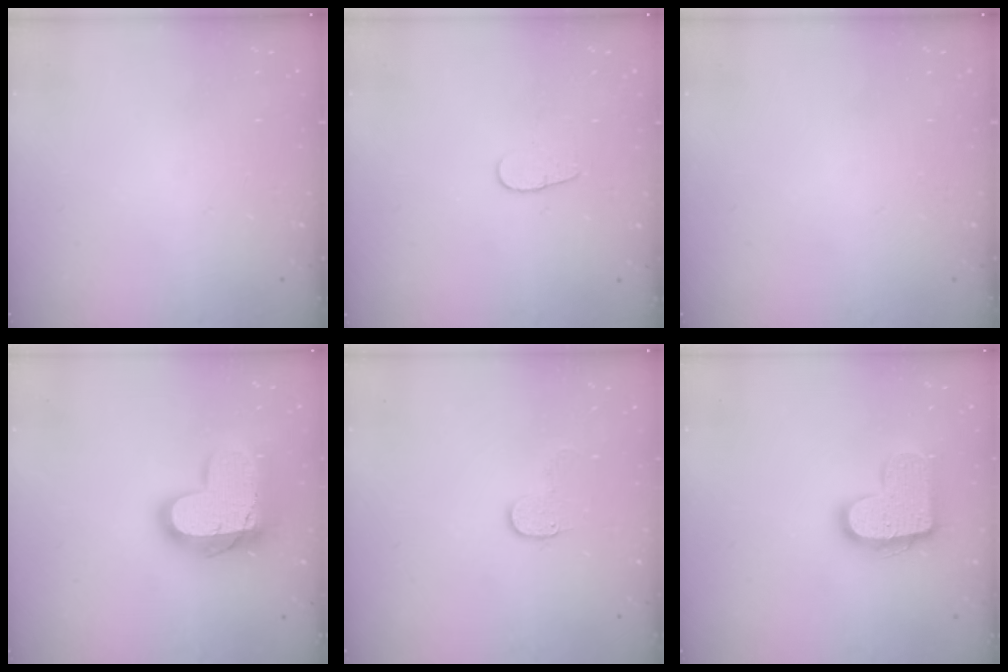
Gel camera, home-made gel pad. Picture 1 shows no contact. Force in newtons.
{"total": 4.5, "press": 4.4, "slide": 0.5}
{"total": 0.0}
{"total": 17.8, "press": 17.8, "slide": 1.3}
{"total": 5.5, "press": 5.5, "slide": 0.6}
{"total": 14.5, "press": 14.5, "slide": 0.8}